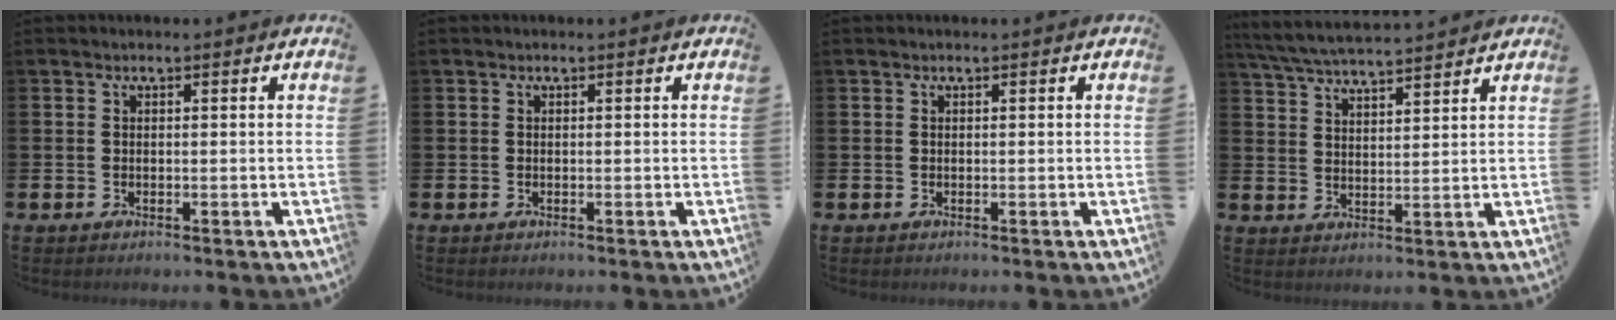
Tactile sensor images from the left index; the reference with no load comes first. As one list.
[{"total": 0.0}, {"total": 0.0}, {"total": 5.7, "force": [5.6, 0.2, 1.1], "torque": [-0.039, -0.029, 0.100]}]